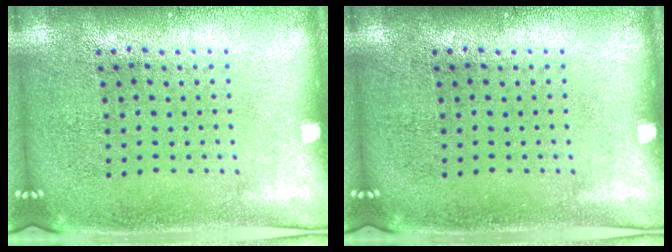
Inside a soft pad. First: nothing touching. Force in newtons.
{"total": 0.0}